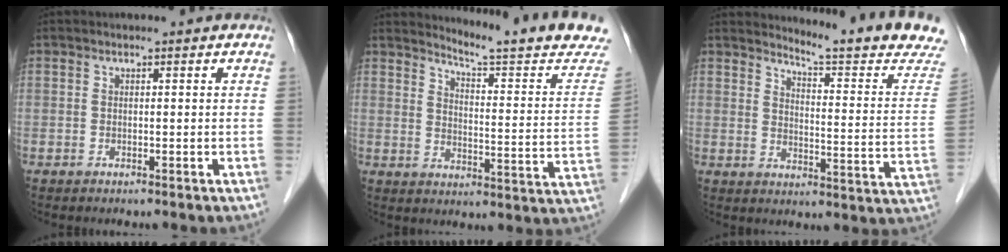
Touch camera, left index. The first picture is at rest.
{"total": 16.5, "force": [15.6, -0.2, 5.4], "torque": [-0.075, -0.088, 0.186]}
{"total": 15.5, "force": [14.8, -0.6, 4.6], "torque": [-0.060, -0.098, 0.168]}